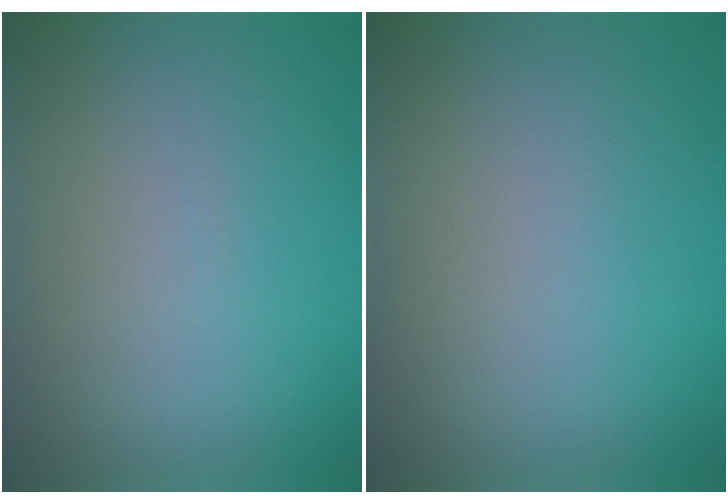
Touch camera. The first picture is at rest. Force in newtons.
{"total": 0.0}